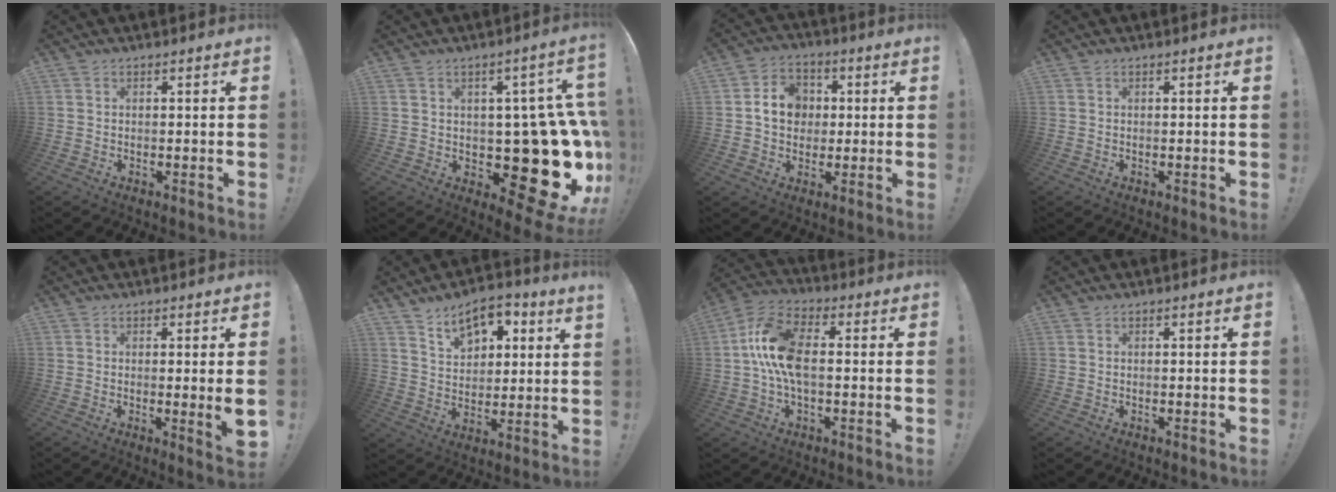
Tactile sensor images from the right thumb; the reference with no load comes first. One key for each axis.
{"total": 24.0, "fx": -2.7, "fy": 13.2, "fz": 19.9, "tx": -0.270, "ty": 0.004, "tz": -0.015}
{"total": 10.2, "fx": 1.2, "fy": 8.9, "fz": 5.0, "tx": -0.069, "ty": 0.008, "tz": 0.029}
{"total": 0.0}
{"total": 4.9, "fx": -0.1, "fy": 0.1, "fz": 4.9, "tx": -0.052, "ty": -0.017, "tz": 0.000}
{"total": 9.9, "fx": 7.1, "fy": 5.0, "fz": 4.7, "tx": -0.068, "ty": -0.039, "tz": 0.130}
{"total": 13.6, "fx": 0.2, "fy": 7.1, "fz": 11.6, "tx": -0.236, "ty": 0.009, "tz": 0.005}
{"total": 0.0}